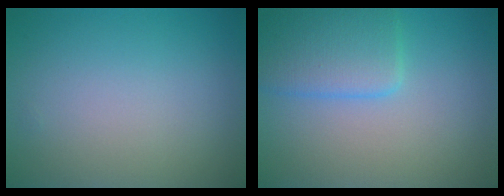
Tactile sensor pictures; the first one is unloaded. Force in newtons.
{"total": 4.2, "press": 4.1, "slide": 0.1}